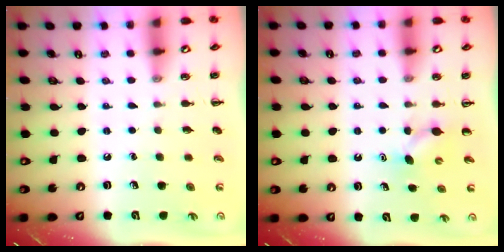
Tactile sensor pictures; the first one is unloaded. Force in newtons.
{"total": 3.5, "press": 3.3, "slide": 1.0}